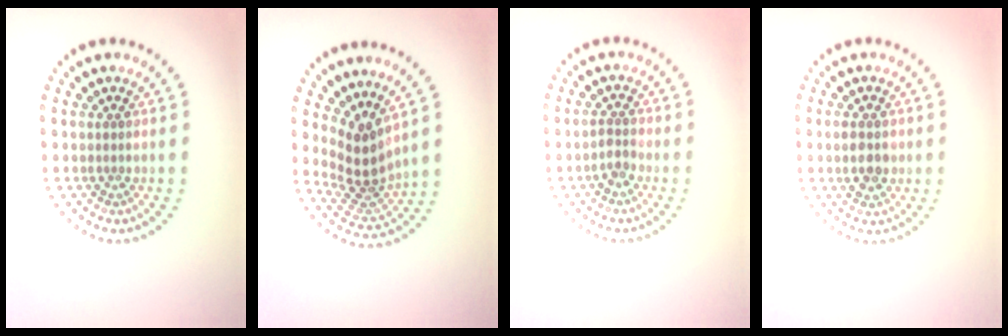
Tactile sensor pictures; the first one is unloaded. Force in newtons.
{"total": 4.0, "press": 2.9, "slide": 2.7}
{"total": 1.5, "press": 1.2, "slide": 0.9}
{"total": 2.7, "press": 2.7, "slide": 0.0}